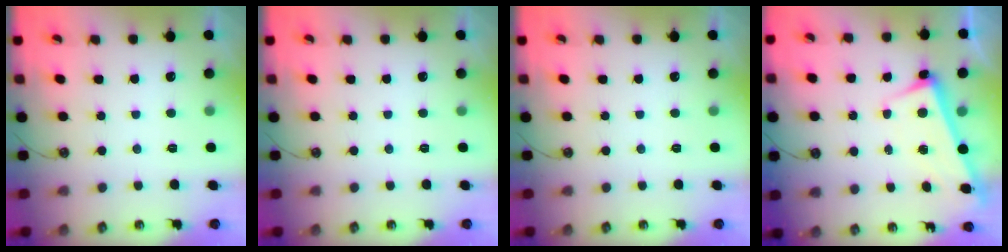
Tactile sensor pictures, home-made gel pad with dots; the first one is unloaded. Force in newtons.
{"total": 0.0}
{"total": 0.0}
{"total": 2.6, "press": 2.5, "slide": 0.7}